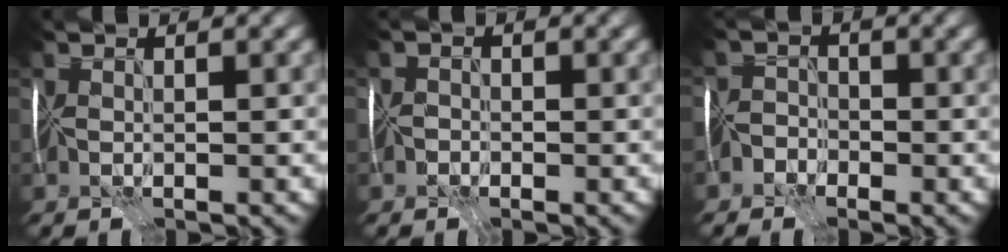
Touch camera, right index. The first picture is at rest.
{"total": 1.4, "force": [-1.2, 0.7, -0.3], "torque": [0.030, 0.007, -0.026]}
{"total": 2.5, "force": [-2.3, 0.9, -0.6], "torque": [0.039, 0.005, -0.047]}